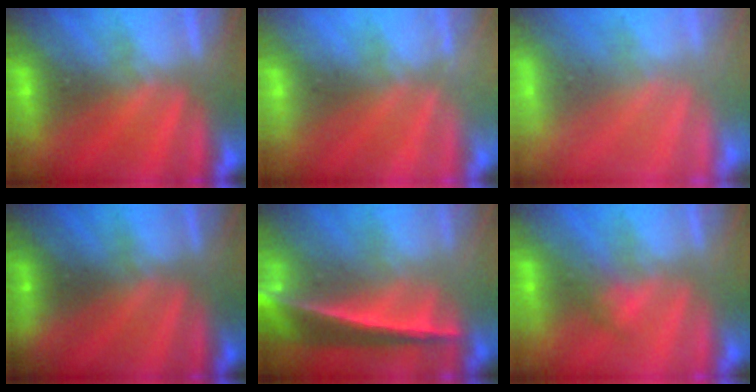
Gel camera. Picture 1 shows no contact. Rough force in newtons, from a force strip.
{"total": 2.7}
{"total": 8.0}
{"total": 1.4}
{"total": 7.2}
{"total": 2.7}